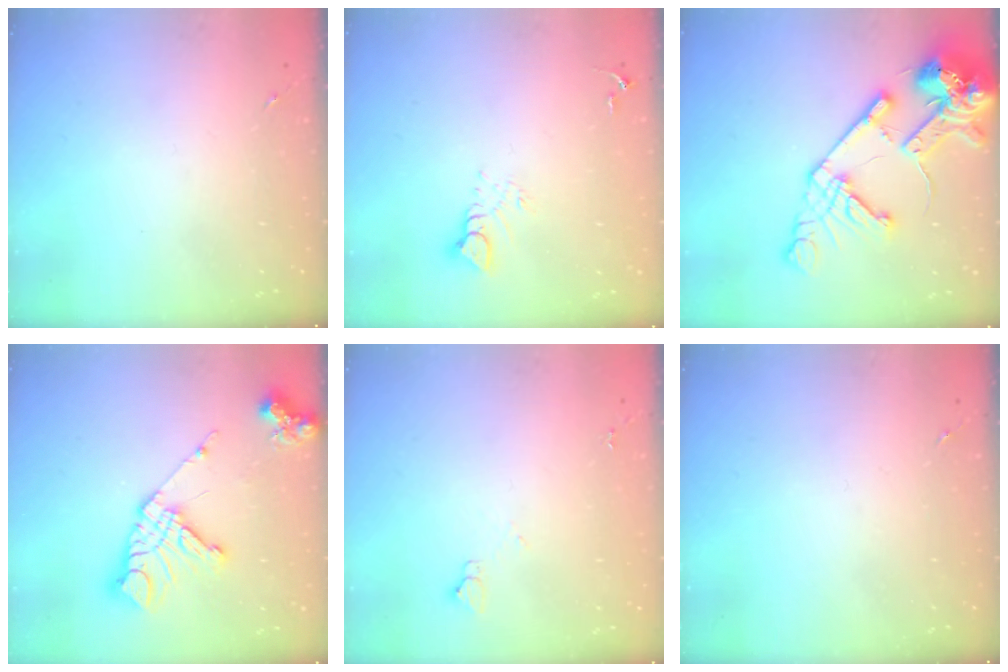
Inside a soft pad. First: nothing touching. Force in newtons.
{"total": 5.3, "press": 5.3, "slide": 0.3}
{"total": 20.4, "press": 20.2, "slide": 2.9}
{"total": 16.4, "press": 16.3, "slide": 1.9}
{"total": 3.6, "press": 3.6, "slide": 0.5}
{"total": 0.0}